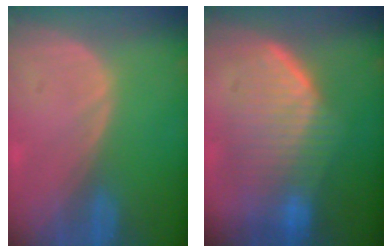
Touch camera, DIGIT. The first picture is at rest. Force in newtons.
{"total": 8.9, "press": 8.7, "slide": 2.0}